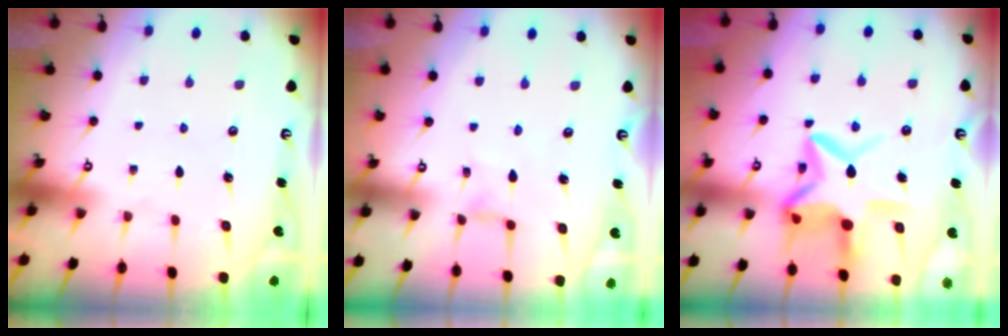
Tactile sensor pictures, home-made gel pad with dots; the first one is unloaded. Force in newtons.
{"total": 1.6, "press": 1.6, "slide": 0.1}
{"total": 14.2, "press": 14.0, "slide": 2.0}